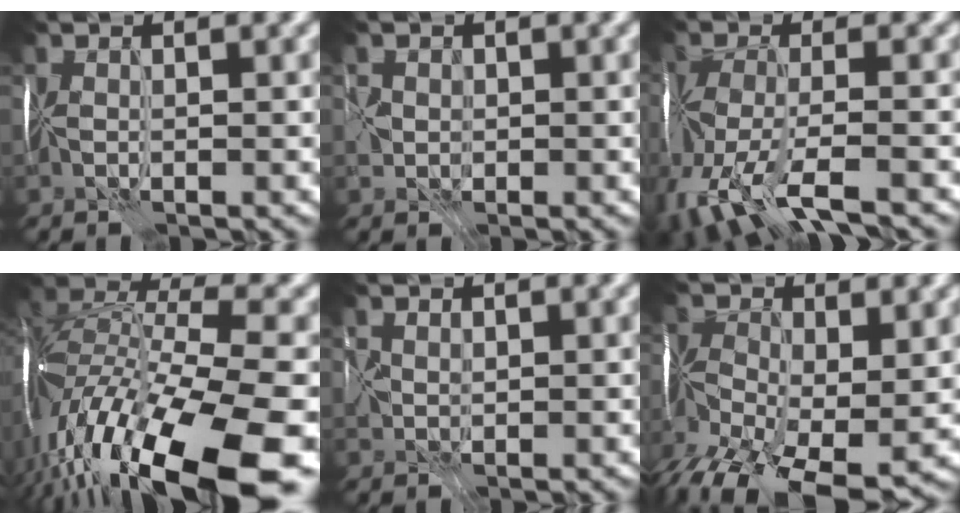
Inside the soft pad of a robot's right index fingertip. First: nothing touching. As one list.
[{"total": 1.2, "force": [-0.1, 1.0, -0.6], "torque": [0.002, 0.007, -0.005]}, {"total": 7.6, "force": [-5.2, 2.3, 5.0], "torque": [-0.119, -0.011, -0.094]}, {"total": 16.6, "force": [-9.7, 5.4, 12.4], "torque": [-0.238, -0.017, -0.155]}, {"total": 0.7, "force": [0.4, 0.5, -0.3], "torque": [-0.006, 0.009, 0.008]}, {"total": 13.2, "force": [-5.8, 7.4, 9.2], "torque": [-0.185, -0.024, -0.090]}]